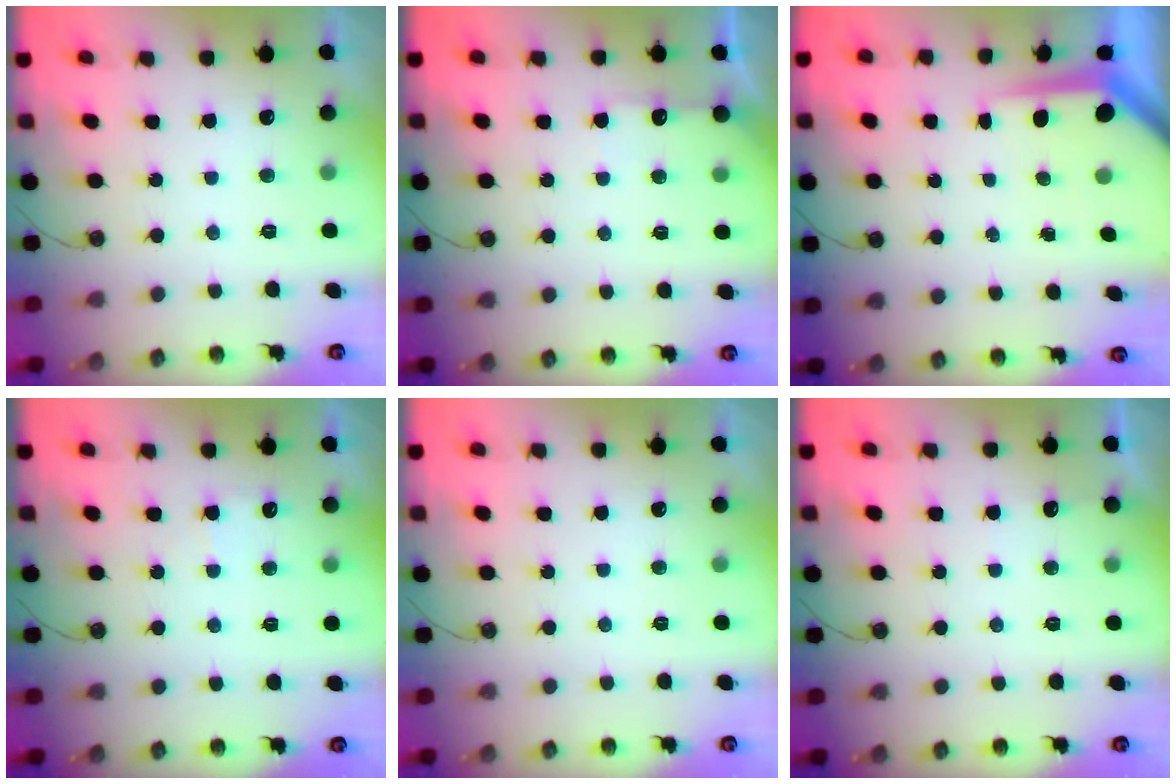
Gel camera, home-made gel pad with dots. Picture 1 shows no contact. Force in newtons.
{"total": 4.7, "press": 4.7, "slide": 0.6}
{"total": 5.7, "press": 5.7, "slide": 0.5}
{"total": 4.5, "press": 4.4, "slide": 0.6}
{"total": 0.0}
{"total": 3.2, "press": 3.2, "slide": 0.4}